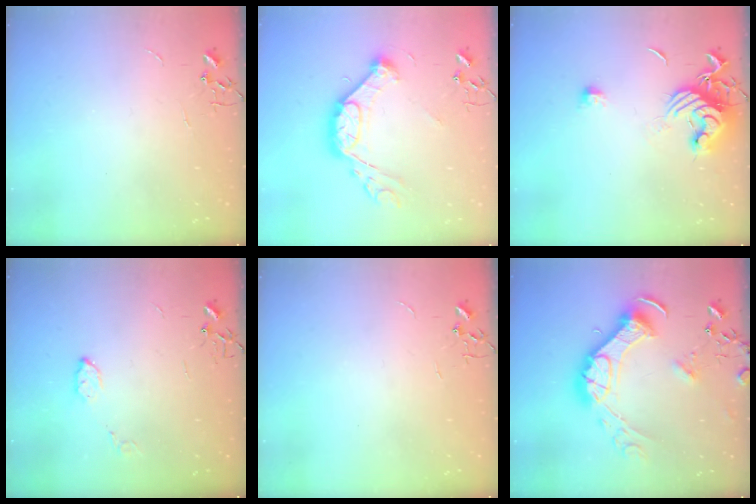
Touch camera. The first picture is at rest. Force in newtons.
{"total": 15.4, "press": 15.3, "slide": 1.7}
{"total": 11.8, "press": 11.8, "slide": 0.9}
{"total": 4.0, "press": 4.0, "slide": 0.7}
{"total": 0.0}
{"total": 17.2, "press": 17.1, "slide": 2.0}